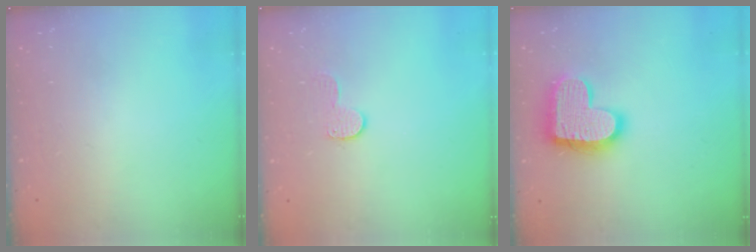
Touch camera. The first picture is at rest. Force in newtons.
{"total": 5.6, "press": 5.6, "slide": 0.4}
{"total": 16.3, "press": 16.3, "slide": 1.3}